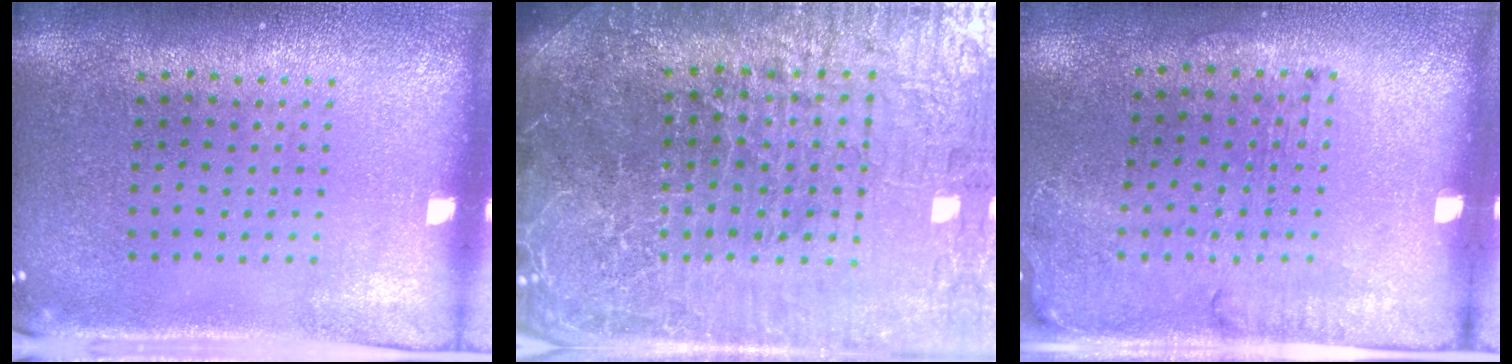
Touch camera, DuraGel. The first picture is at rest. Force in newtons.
{"total": 6.9, "press": 6.1, "slide": 3.2}
{"total": 1.7, "press": 1.2, "slide": 1.2}